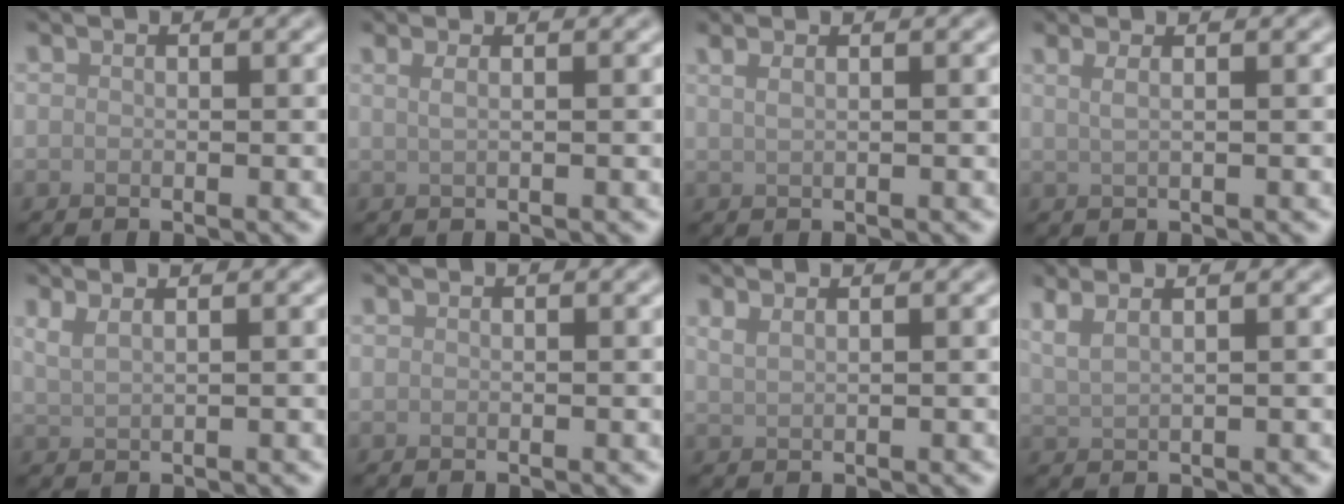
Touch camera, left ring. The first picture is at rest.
{"total": 2.0, "force": [0.8, 1.0, 1.5], "torque": [-0.015, -0.003, -0.002]}
{"total": 2.0, "force": [1.1, 0.9, 1.4], "torque": [-0.017, -0.002, 0.007]}
{"total": 2.6, "force": [1.2, 1.3, 1.9], "torque": [-0.019, 0.001, -0.007]}
{"total": 2.2, "force": [1.5, 0.9, 1.4], "torque": [-0.019, 0.005, 0.016]}
{"total": 0.0}
{"total": 1.7, "force": [1.2, 0.7, 0.9], "torque": [-0.012, 0.001, 0.015]}
{"total": 4.0, "force": [2.6, 1.7, 2.5], "torque": [-0.031, 0.021, 0.024]}